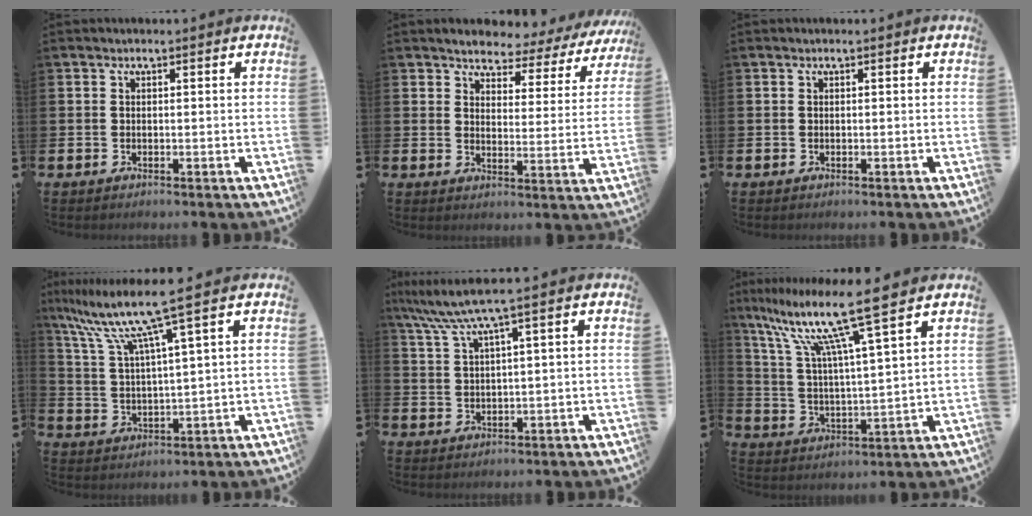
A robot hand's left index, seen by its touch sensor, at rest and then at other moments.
{"total": 3.3, "force": [3.2, 0.8, 0.2], "torque": [-0.029, -0.033, 0.047]}
{"total": 0.0}
{"total": 10.1, "force": [7.0, 0.6, 7.3], "torque": [-0.165, -0.029, 0.117]}
{"total": 6.0, "force": [3.8, 0.3, 4.7], "torque": [-0.101, -0.006, 0.064]}
{"total": 12.3, "force": [9.5, 0.4, 7.8], "torque": [-0.177, -0.049, 0.154]}